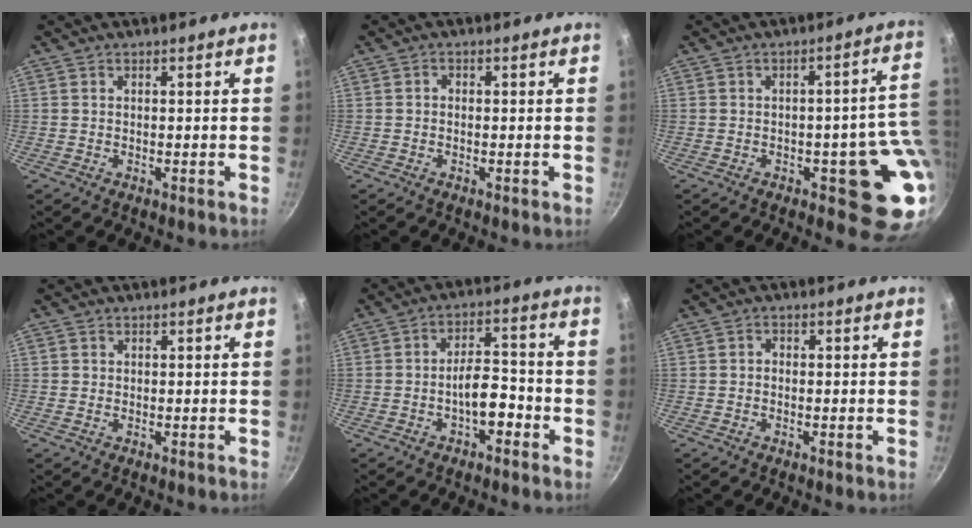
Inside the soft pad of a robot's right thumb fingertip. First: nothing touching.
{"total": 0.8, "force": [-0.3, 0.7, 0.3], "torque": [-0.005, 0.005, -0.005]}
{"total": 12.0, "force": [-0.8, 5.2, 10.8], "torque": [-0.062, 0.003, -0.010]}
{"total": 0.5, "force": [0.1, 0.5, 0.0], "torque": [0.002, -0.001, -0.001]}
{"total": 6.7, "force": [-3.0, 3.2, 5.1], "torque": [-0.056, 0.040, -0.046]}
{"total": 1.0, "force": [-0.4, 0.8, 0.4], "torque": [-0.006, 0.005, -0.008]}